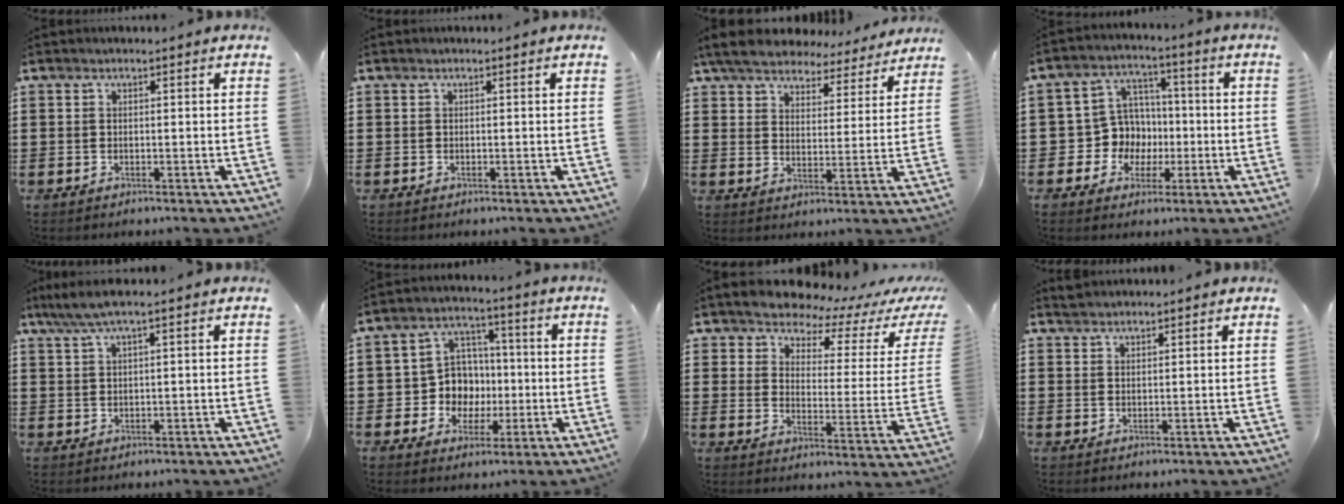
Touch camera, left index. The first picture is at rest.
{"total": 0.0}
{"total": 6.2, "force": [6.0, 1.1, 1.4], "torque": [-0.058, -0.035, 0.104]}
{"total": 8.2, "force": [-0.1, 8.0, 2.1], "torque": [-0.079, 0.006, 0.005]}
{"total": 3.2, "force": [1.6, 0.2, 2.8], "torque": [-0.063, -0.001, 0.026]}
{"total": 8.0, "force": [-0.2, 7.5, 2.5], "torque": [-0.067, 0.014, 0.003]}
{"total": 5.1, "force": [4.9, 1.2, 0.8], "torque": [-0.041, -0.043, 0.080]}
{"total": 1.3, "force": [1.3, 0.2, 0.1], "torque": [-0.005, 0.001, 0.026]}